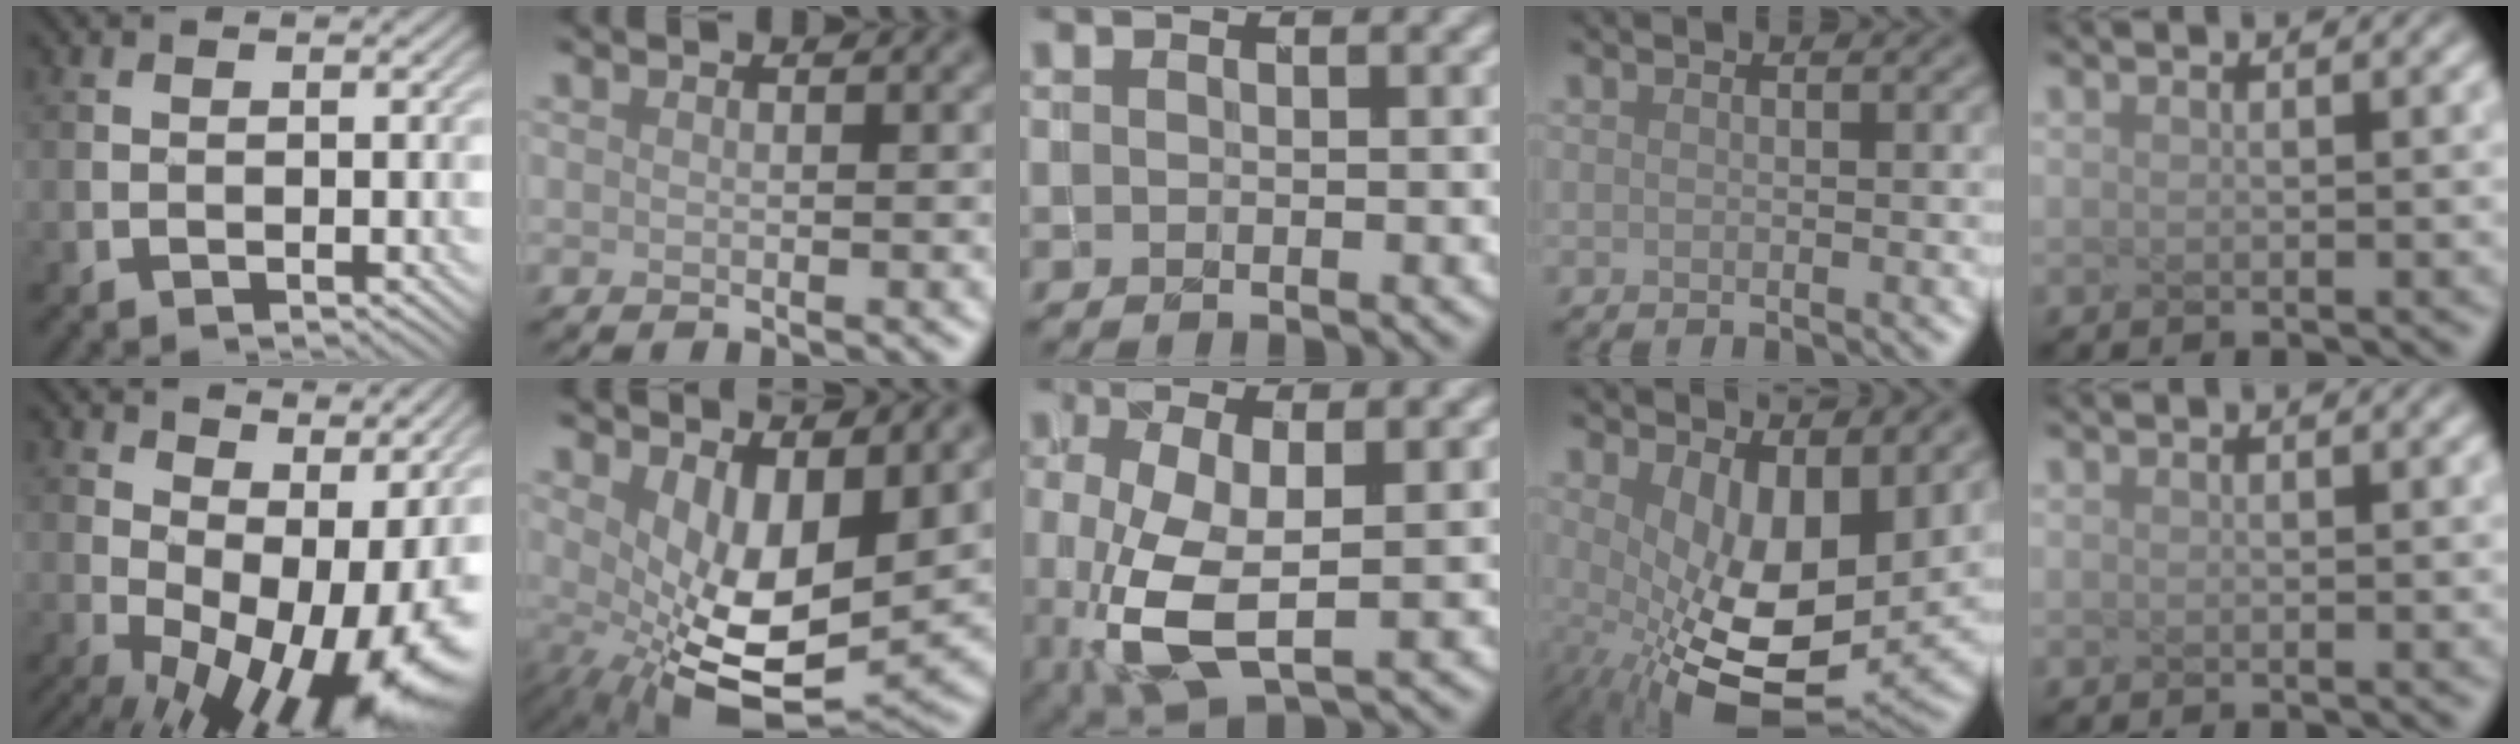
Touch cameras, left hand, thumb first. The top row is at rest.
{"thumb": {"total": 14.9, "force": [0.8, 7.0, 13.1], "torque": [-0.193, -0.003, 0.034]}, "index": {"total": 8.8, "force": [1.1, 4.2, 7.6], "torque": [-0.143, -0.029, 0.031]}, "middle": {"total": 6.2, "force": [-1.3, 2.6, 5.5], "torque": [-0.130, -0.011, -0.019]}, "ring": {"total": 10.4, "force": [-0.1, 5.1, 9.1], "torque": [-0.168, -0.035, 0.015]}}